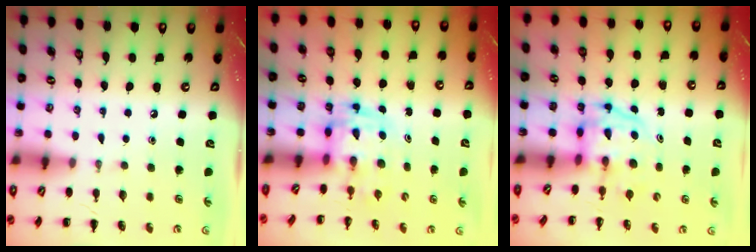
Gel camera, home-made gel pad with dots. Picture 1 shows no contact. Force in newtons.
{"total": 2.8, "press": 2.7, "slide": 0.5}
{"total": 3.8, "press": 3.8, "slide": 0.6}